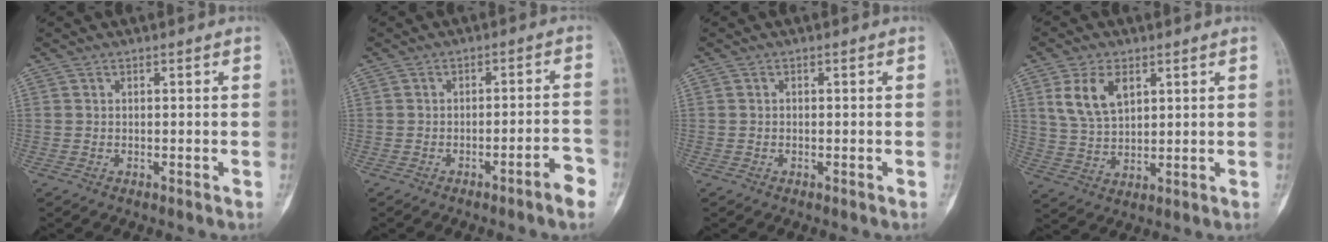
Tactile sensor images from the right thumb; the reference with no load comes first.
{"total": 4.8, "force": [-2.9, 0.3, 3.8], "torque": [-0.057, 0.027, -0.039]}
{"total": 0.0}
{"total": 8.4, "force": [3.5, 4.8, 5.9], "torque": [-0.106, -0.011, 0.074]}